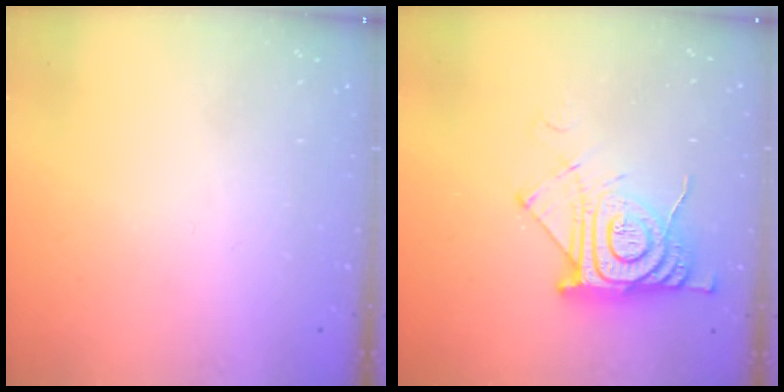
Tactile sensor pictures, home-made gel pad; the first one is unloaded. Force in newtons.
{"total": 14.0, "press": 14.0, "slide": 1.1}